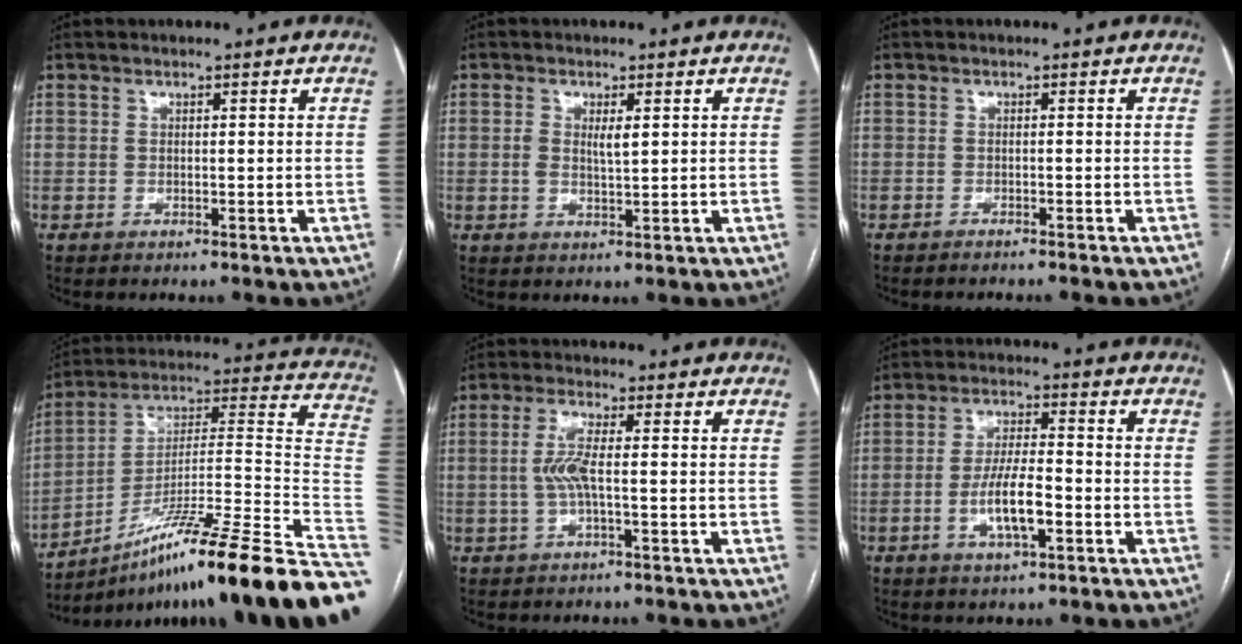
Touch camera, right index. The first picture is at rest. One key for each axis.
{"total": 2.8, "fx": 0.7, "fy": 0.9, "fz": 2.5, "tx": -0.050, "ty": -0.002, "tz": 0.013}
{"total": 3.0, "fx": -2.7, "fy": 0.1, "fz": 1.3, "tx": -0.019, "ty": -0.001, "tz": -0.032}
{"total": 29.6, "fx": -19.0, "fy": -1.0, "fz": 22.7, "tx": -0.225, "ty": 0.016, "tz": -0.308}
{"total": 4.4, "fx": -0.3, "fy": 0.4, "fz": 4.3, "tx": -0.099, "ty": 0.004, "tz": -0.007}
{"total": 7.3, "fx": -2.4, "fy": 1.7, "fz": 6.6, "tx": -0.129, "ty": 0.001, "tz": -0.043}